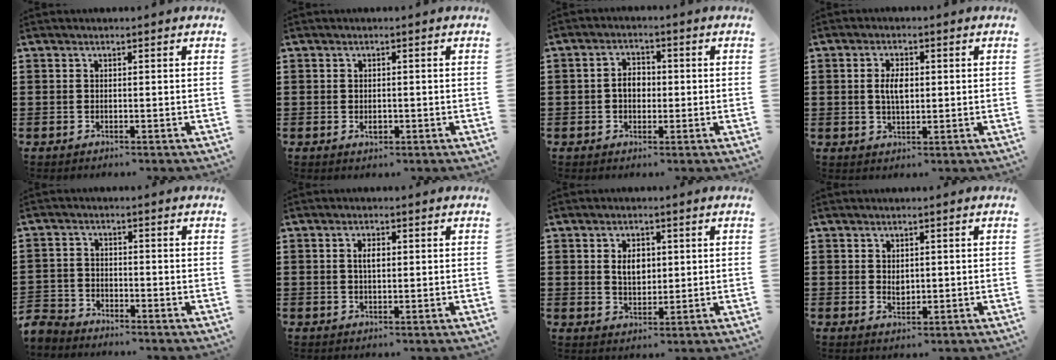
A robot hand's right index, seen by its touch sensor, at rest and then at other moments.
{"total": 1.4, "force": [-0.3, 0.8, 1.1], "torque": [-0.021, 0.002, -0.005]}
{"total": 3.3, "force": [-0.3, 2.3, 2.4], "torque": [-0.048, 0.008, -0.008]}
{"total": 3.9, "force": [0.3, 1.9, 3.4], "torque": [-0.061, 0.004, 0.002]}
{"total": 3.4, "force": [-3.3, 0.7, 0.0], "torque": [-0.021, -0.007, -0.075]}
{"total": 2.2, "force": [0.3, 1.0, 2.0], "torque": [-0.041, 0.006, 0.004]}
{"total": 4.0, "force": [0.7, 2.7, 2.9], "torque": [-0.056, 0.009, 0.009]}
{"total": 1.9, "force": [0.3, 1.2, 1.4], "torque": [-0.020, 0.002, 0.004]}